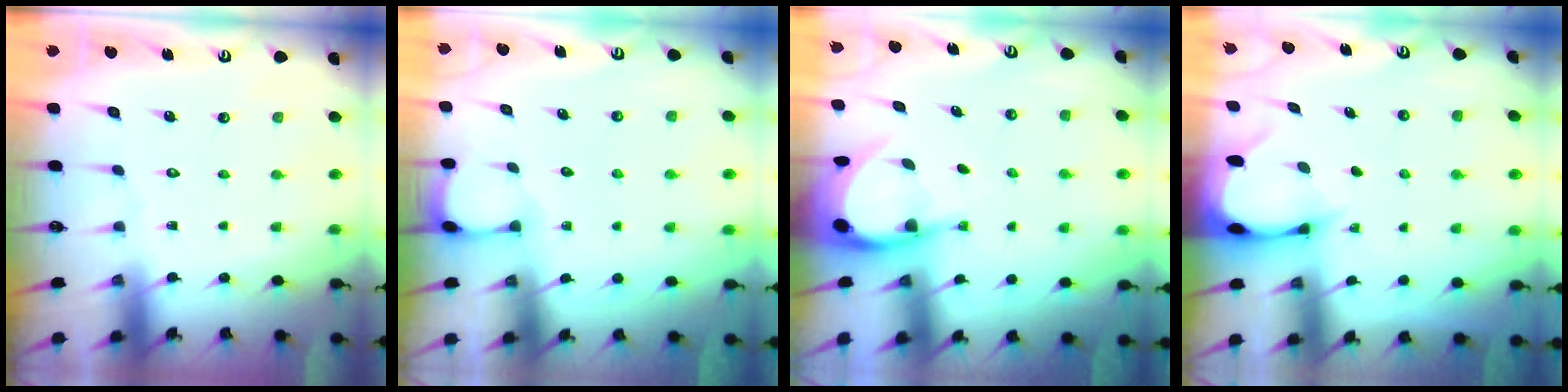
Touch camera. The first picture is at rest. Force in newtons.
{"total": 2.1, "press": 2.1, "slide": 0.2}
{"total": 4.9, "press": 4.9, "slide": 0.5}
{"total": 3.0, "press": 3.0, "slide": 0.3}